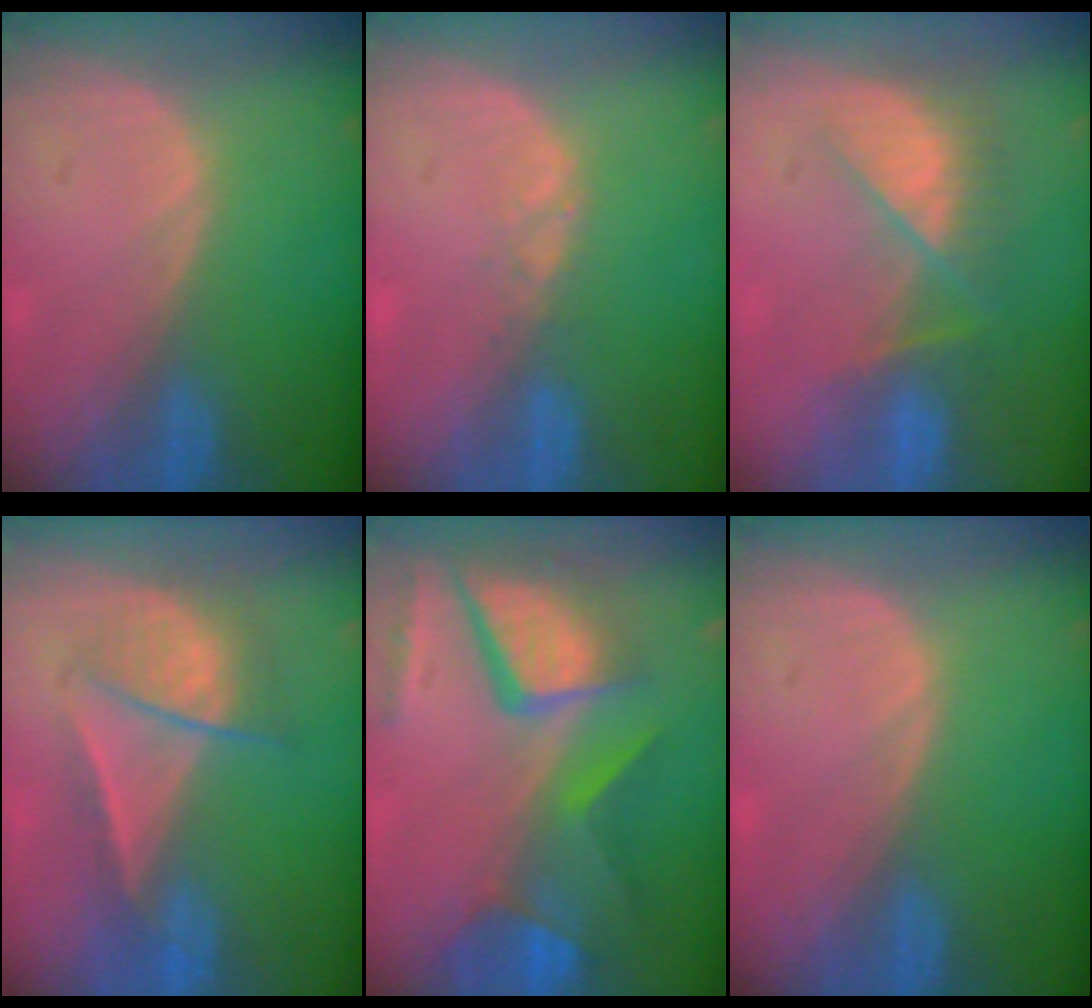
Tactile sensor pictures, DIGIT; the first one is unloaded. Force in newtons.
{"total": 1.0, "press": 1.0, "slide": 0.2}
{"total": 8.0, "press": 7.1, "slide": 3.6}
{"total": 6.6, "press": 6.5, "slide": 1.2}
{"total": 12.1, "press": 9.9, "slide": 7.0}
{"total": 0.0}